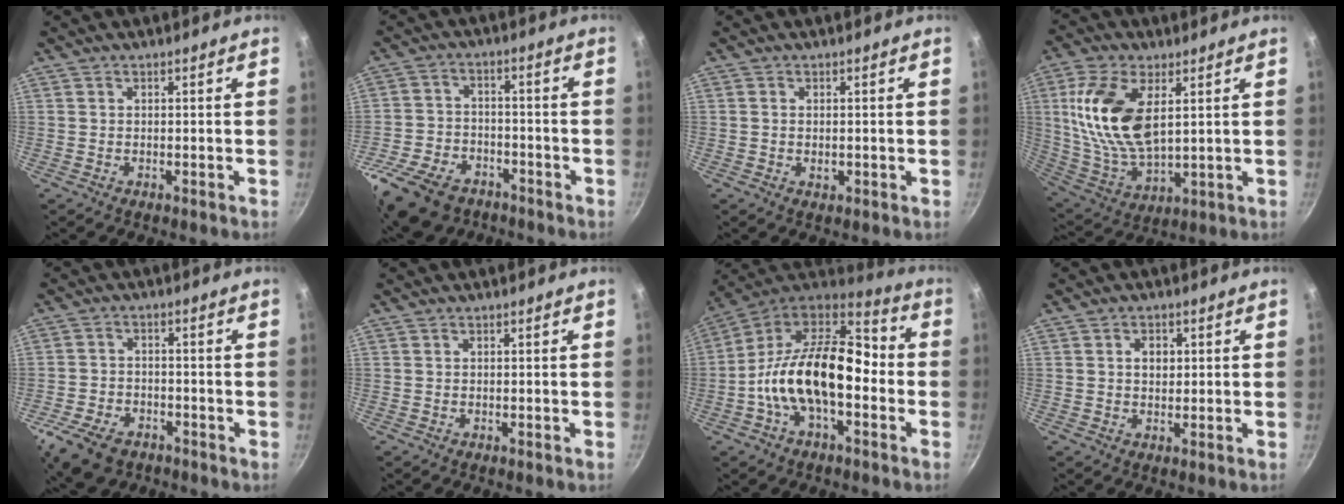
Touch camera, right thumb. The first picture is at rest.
{"total": 16.1, "force": [-9.8, 10.2, 7.7], "torque": [-0.150, 0.042, -0.177]}
{"total": 1.4, "force": [-0.1, 0.9, 1.1], "torque": [-0.016, -0.001, -0.001]}
{"total": 17.1, "force": [4.3, 8.8, 14.0], "torque": [-0.271, -0.017, 0.093]}
{"total": 10.2, "force": [-5.9, 6.3, 5.5], "torque": [-0.104, 0.024, -0.107]}
{"total": 0.0}
{"total": 21.7, "force": [-3.4, 12.1, 17.7], "torque": [-0.291, 0.055, -0.078]}
{"total": 3.0, "force": [0.6, 2.2, 1.8], "torque": [-0.015, 0.000, 0.009]}